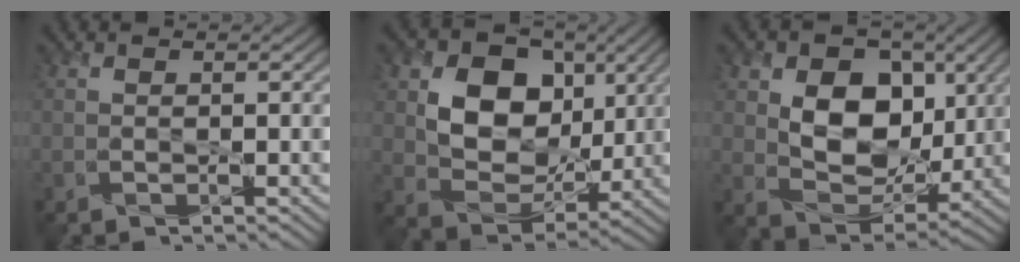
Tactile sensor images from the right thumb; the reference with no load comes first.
{"total": 10.3, "force": [2.6, 8.0, 5.9], "torque": [-0.122, -0.004, 0.035]}
{"total": 9.6, "force": [2.2, 7.0, 6.2], "torque": [-0.123, -0.006, 0.028]}